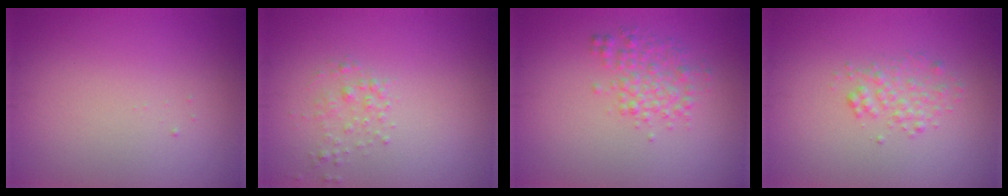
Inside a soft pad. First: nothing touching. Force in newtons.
{"total": 1.3, "press": 1.2, "slide": 0.1}
{"total": 2.5, "press": 2.5, "slide": 0.0}
{"total": 1.8, "press": 1.8, "slide": 0.0}